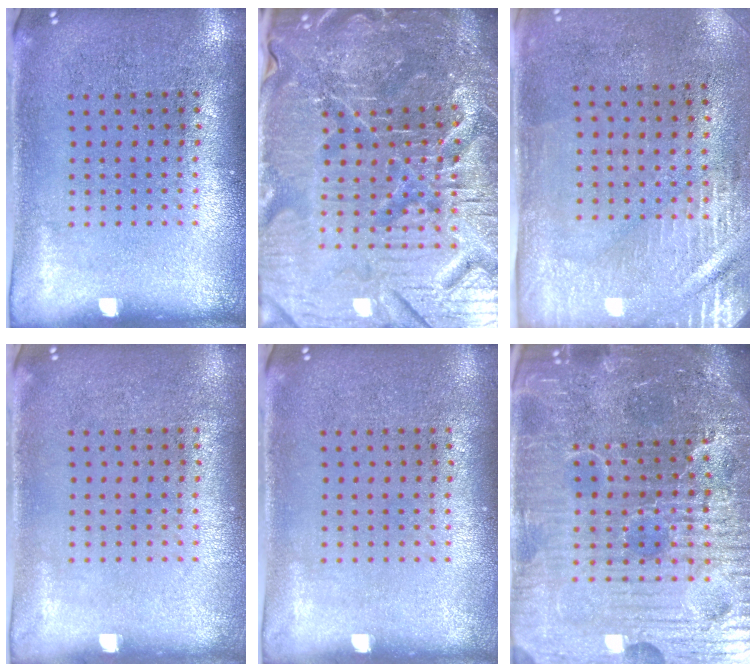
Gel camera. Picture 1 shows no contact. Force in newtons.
{"total": 6.9, "press": 6.2, "slide": 3.0}
{"total": 2.9, "press": 2.5, "slide": 1.5}
{"total": 0.0}
{"total": 0.0}
{"total": 7.1, "press": 6.3, "slide": 3.2}